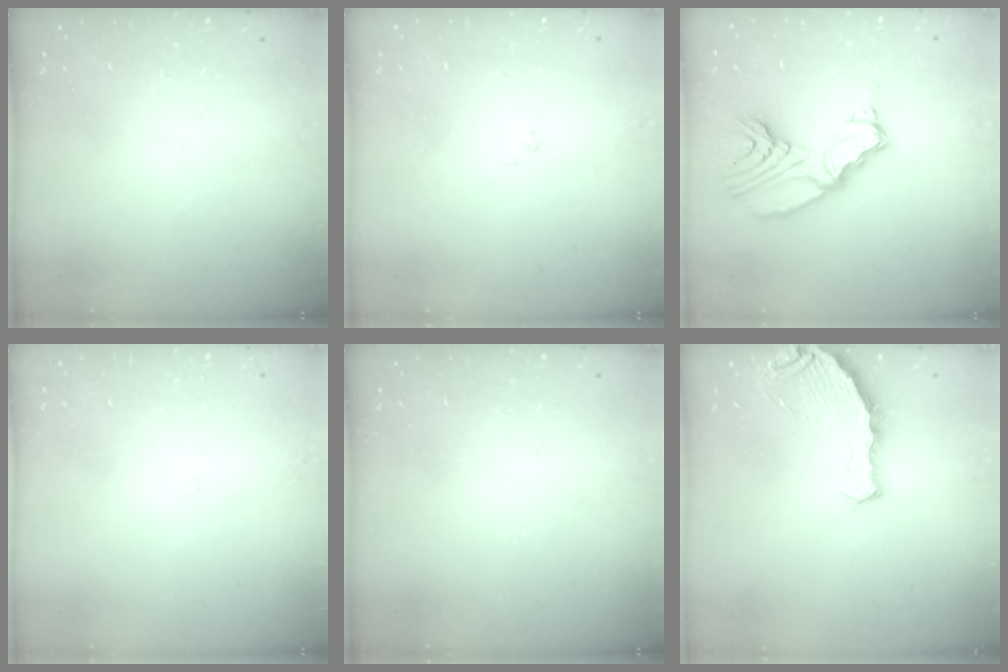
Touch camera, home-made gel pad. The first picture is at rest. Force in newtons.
{"total": 0.9, "press": 0.9, "slide": 0.1}
{"total": 14.1, "press": 13.9, "slide": 2.7}
{"total": 1.8, "press": 1.7, "slide": 0.3}
{"total": 0.0}
{"total": 7.4, "press": 6.4, "slide": 3.7}